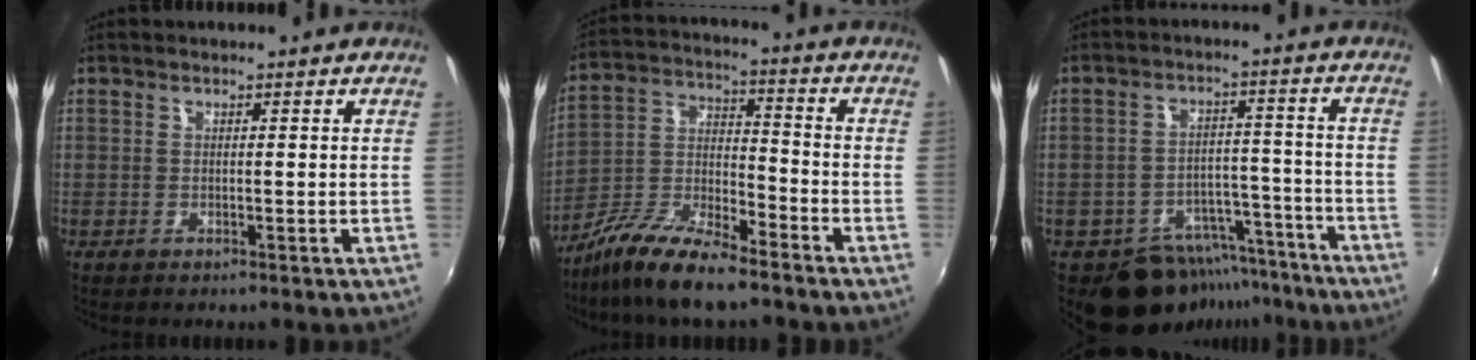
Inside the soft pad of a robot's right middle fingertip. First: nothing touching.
{"total": 12.9, "force": [-9.6, 3.4, 7.9], "torque": [-0.171, -0.005, -0.185]}
{"total": 12.7, "force": [-10.2, 7.0, 2.9], "torque": [-0.056, 0.034, -0.128]}